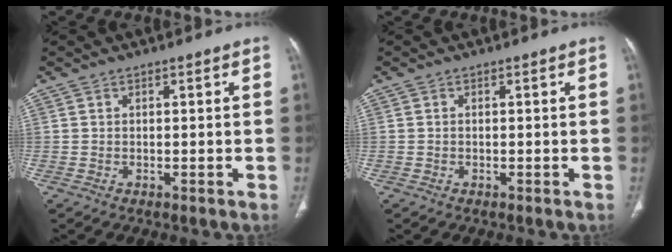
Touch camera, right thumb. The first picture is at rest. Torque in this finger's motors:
{"motor_torque": [0.31, 0.10, -0.27, 0.23, 0.04]}